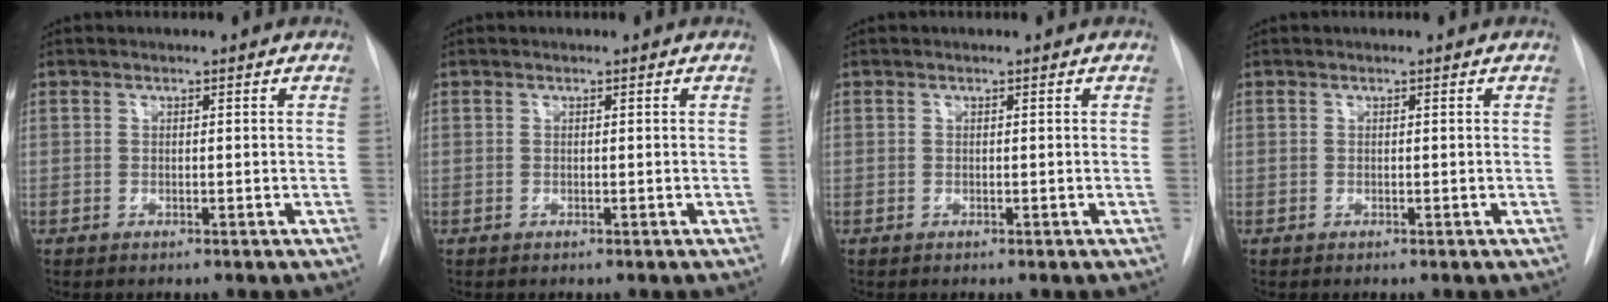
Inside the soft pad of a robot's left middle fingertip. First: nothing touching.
{"total": 0.0}
{"total": 0.0}
{"total": 0.0}